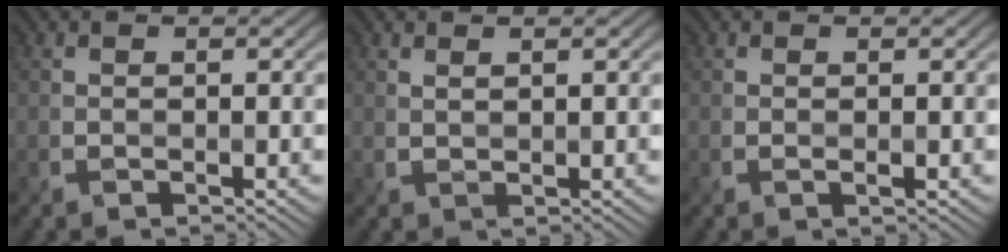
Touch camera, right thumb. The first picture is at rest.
{"total": 0.8, "force": [0.7, 0.1, 0.4], "torque": [-0.010, 0.006, 0.014]}
{"total": 0.6, "force": [0.0, 0.1, 0.6], "torque": [-0.008, 0.000, 0.000]}